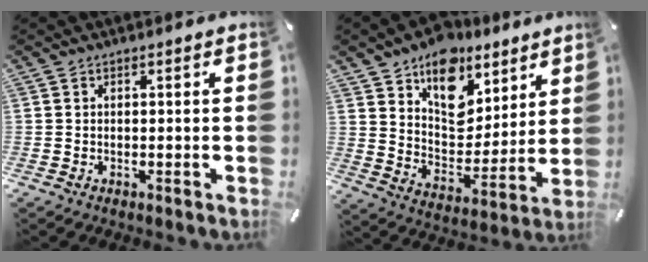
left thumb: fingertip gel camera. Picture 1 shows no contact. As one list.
[{"total": 14.0, "force": [9.4, 9.2, 4.8], "torque": [-0.064, -0.082, 0.169]}]